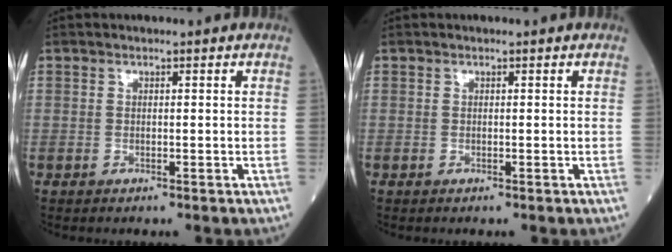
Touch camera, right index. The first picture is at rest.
{"total": 0.0}